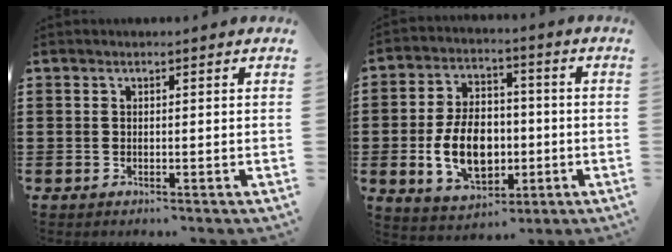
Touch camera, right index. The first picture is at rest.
{"total": 10.6, "force": [-1.7, 7.2, 7.6], "torque": [-0.146, 0.002, -0.034]}